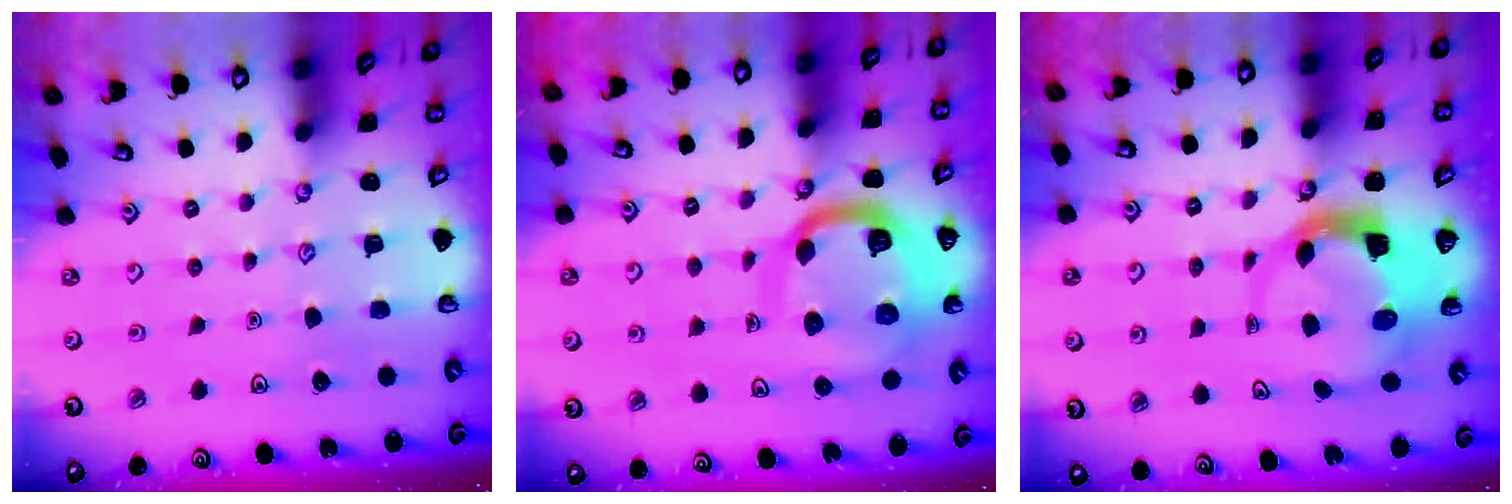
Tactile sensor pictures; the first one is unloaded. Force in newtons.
{"total": 13.3, "press": 13.2, "slide": 1.6}
{"total": 4.0, "press": 3.9, "slide": 0.6}